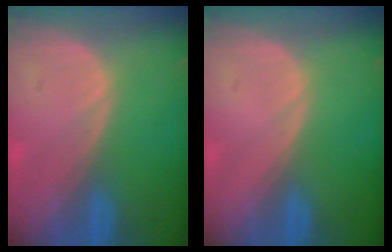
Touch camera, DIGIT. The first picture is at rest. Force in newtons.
{"total": 0.0}